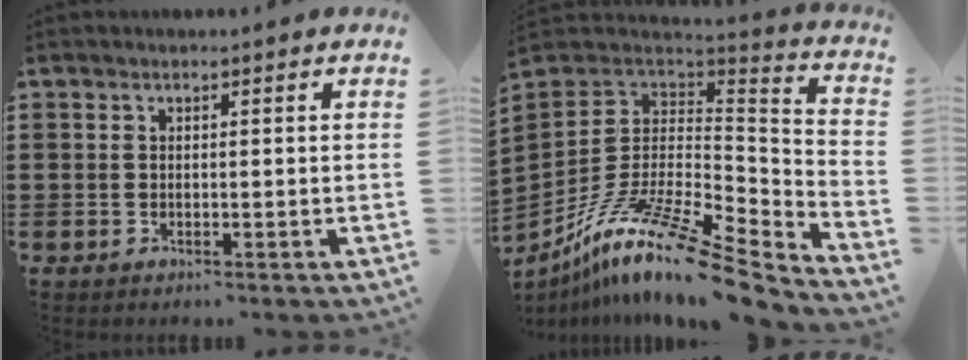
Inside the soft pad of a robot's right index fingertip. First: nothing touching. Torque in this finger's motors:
{"motor_torque": [-1.04, 1.10, 0.81, 0.21]}